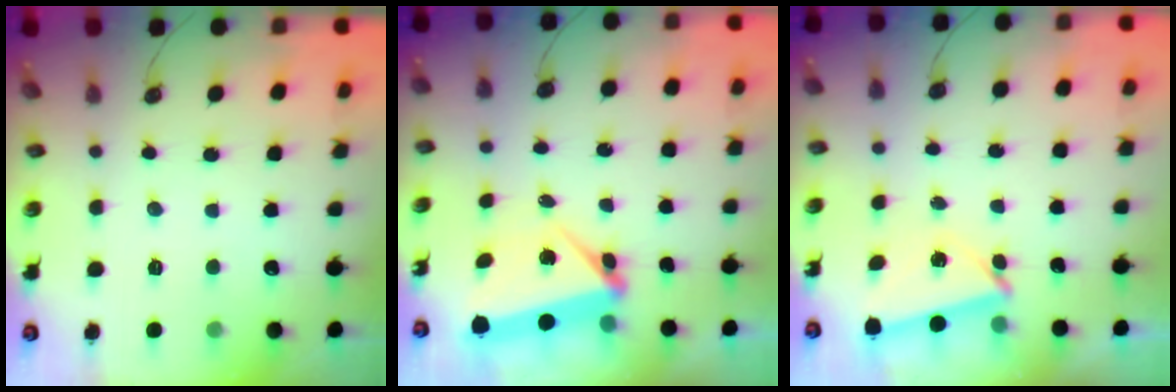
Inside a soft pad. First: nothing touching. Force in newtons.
{"total": 6.1, "press": 6.0, "slide": 0.9}
{"total": 3.9, "press": 3.5, "slide": 1.5}